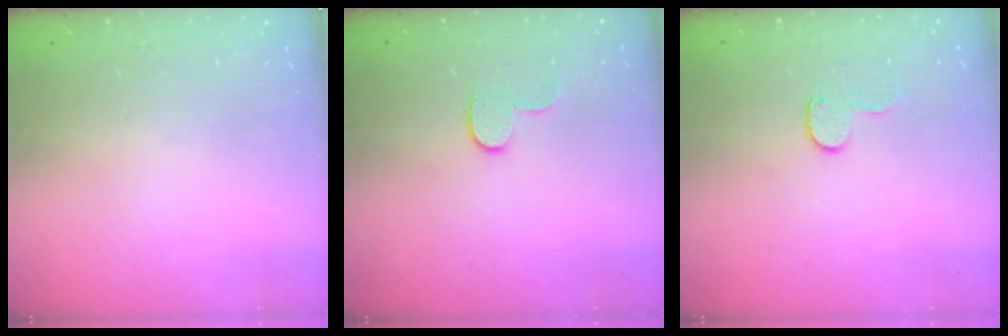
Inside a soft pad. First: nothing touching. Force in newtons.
{"total": 6.1, "press": 6.1, "slide": 0.4}
{"total": 4.5, "press": 4.5, "slide": 0.5}